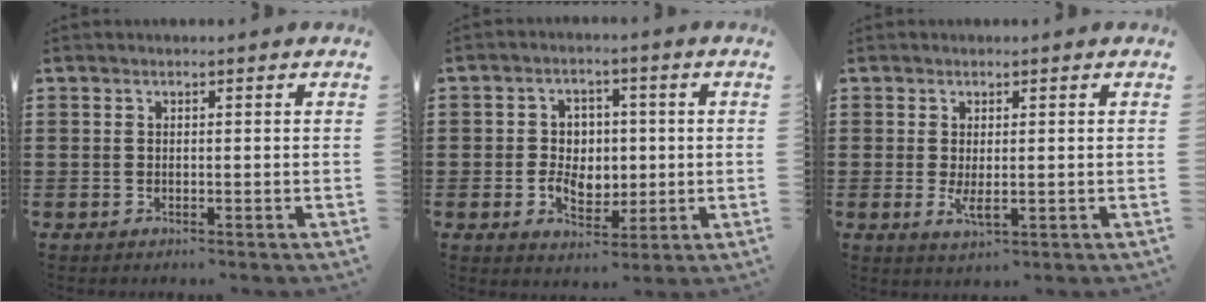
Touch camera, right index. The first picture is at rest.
{"total": 5.2, "force": [-0.2, 4.6, 2.6], "torque": [-0.045, 0.010, -0.008]}
{"total": 2.8, "force": [0.2, 0.9, 2.7], "torque": [-0.058, -0.005, 0.002]}